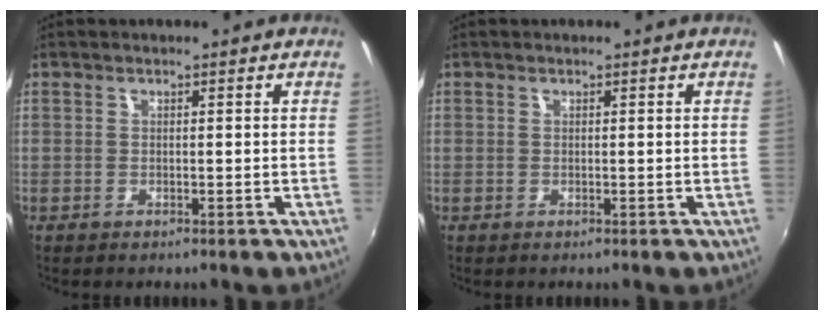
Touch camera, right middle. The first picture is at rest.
{"total": 0.0}